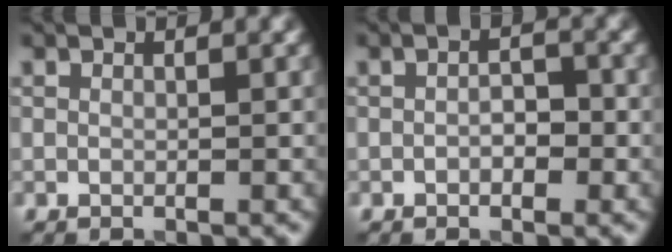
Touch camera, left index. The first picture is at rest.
{"total": 1.8, "force": [-0.5, 1.0, 1.4], "torque": [-0.022, 0.003, -0.009]}